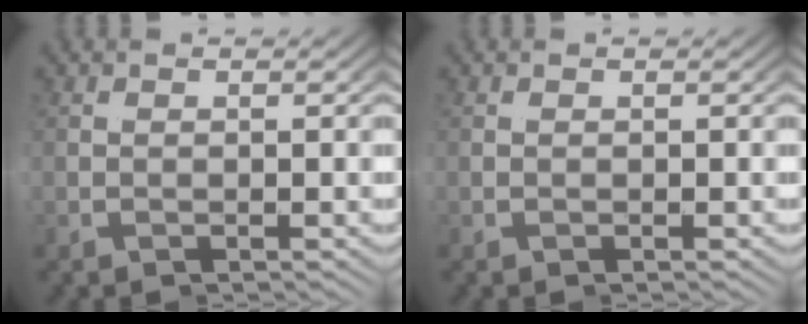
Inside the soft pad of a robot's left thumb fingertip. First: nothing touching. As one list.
[{"total": 0.0}]